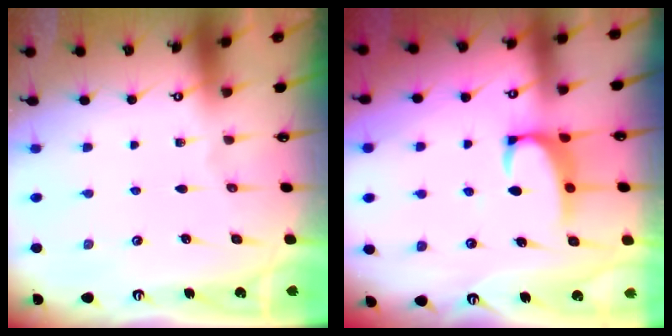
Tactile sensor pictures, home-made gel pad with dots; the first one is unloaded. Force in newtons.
{"total": 2.7, "press": 2.5, "slide": 1.0}